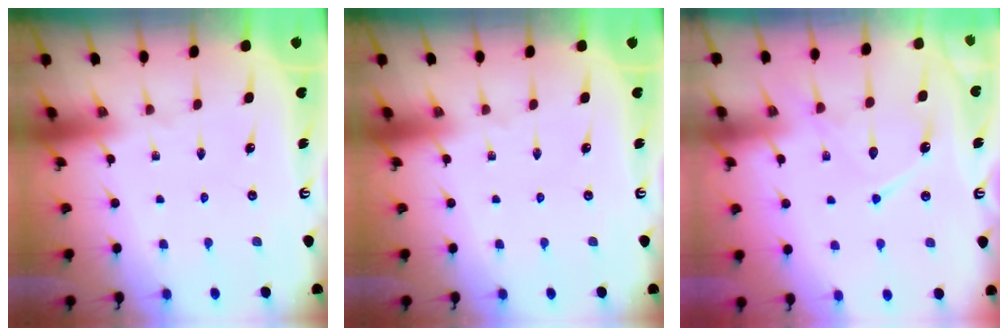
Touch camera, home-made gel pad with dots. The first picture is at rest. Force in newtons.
{"total": 0.0}
{"total": 12.3, "press": 12.2, "slide": 1.1}